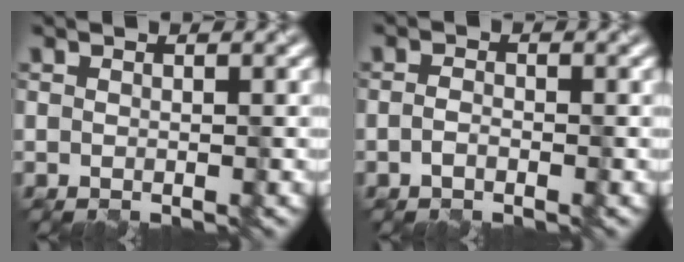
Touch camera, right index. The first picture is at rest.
{"total": 1.1, "force": [-0.5, 0.6, 0.8], "torque": [-0.019, 0.001, -0.011]}